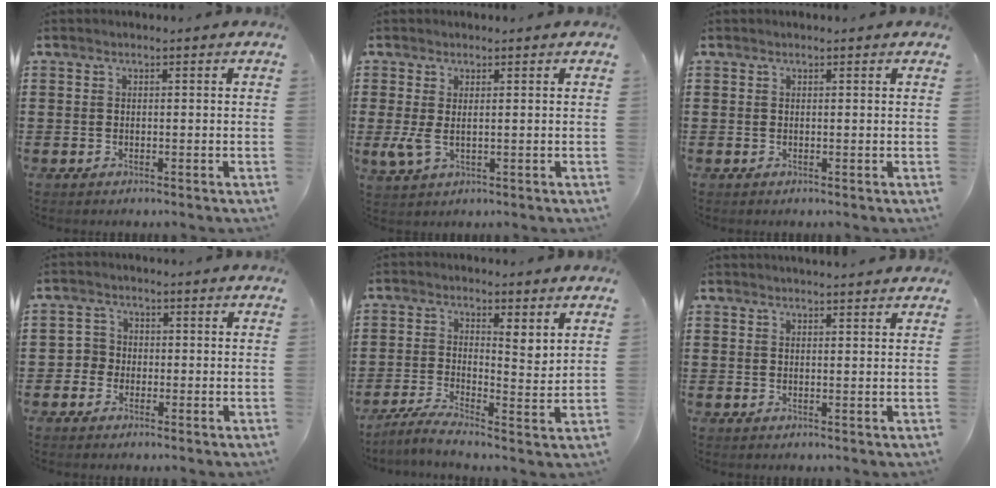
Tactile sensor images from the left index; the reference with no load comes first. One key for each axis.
{"total": 2.7, "fx": 0.2, "fy": 1.2, "fz": 2.4, "tx": -0.072, "ty": -0.008, "tz": -0.002}
{"total": 0.0}
{"total": 2.3, "fx": -0.7, "fy": 2.1, "fz": 0.2, "tx": -0.015, "ty": 0.005, "tz": -0.019}
{"total": 2.7, "fx": 1.4, "fy": 0.6, "fz": 2.3, "tx": -0.039, "ty": -0.021, "tz": 0.016}
{"total": 1.7, "fx": 1.7, "fy": -0.2, "fz": 0.2, "tx": -0.007, "ty": 0.000, "tz": 0.033}